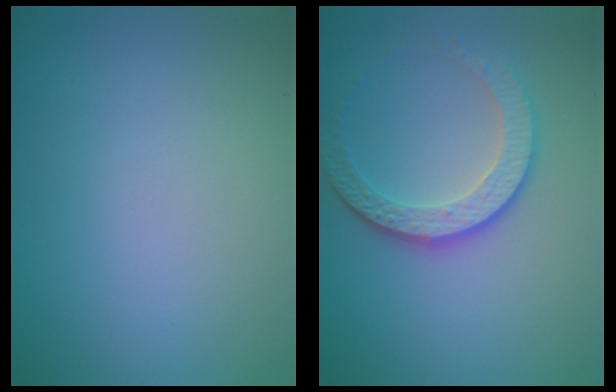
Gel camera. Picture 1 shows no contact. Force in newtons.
{"total": 4.0, "press": 3.1, "slide": 2.5}